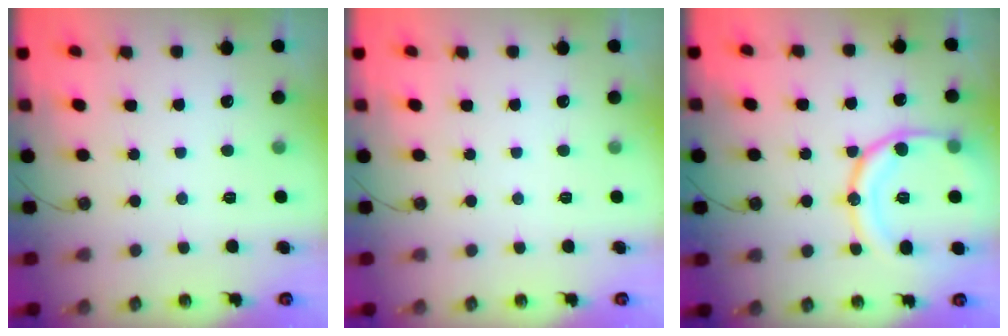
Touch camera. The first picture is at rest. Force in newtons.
{"total": 0.0}
{"total": 17.2, "press": 17.1, "slide": 2.0}